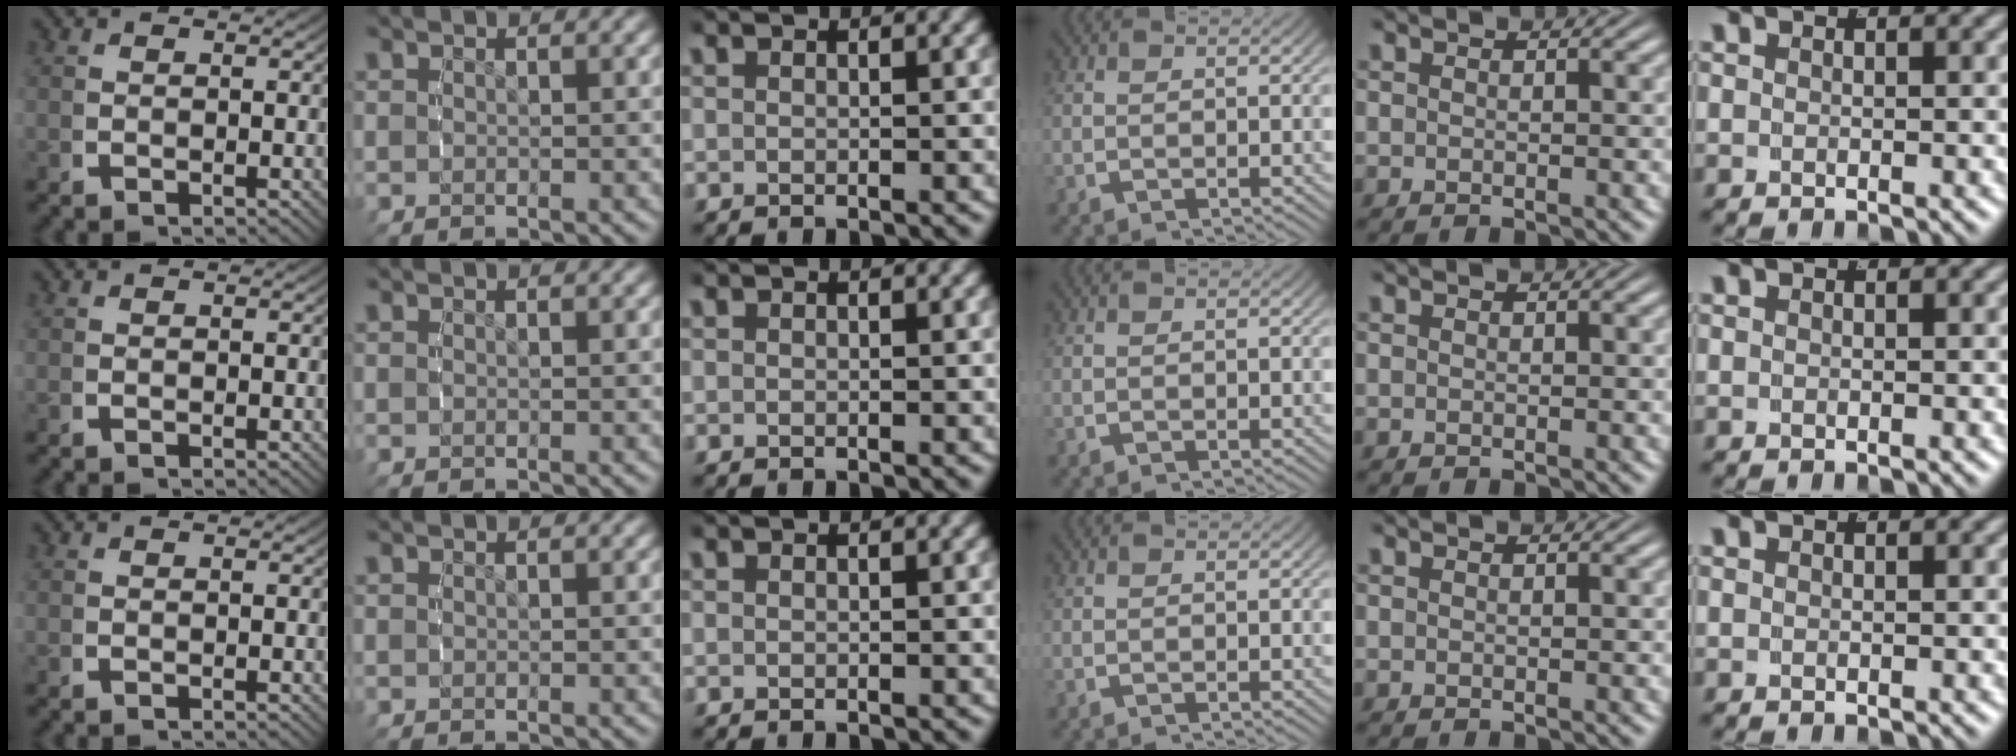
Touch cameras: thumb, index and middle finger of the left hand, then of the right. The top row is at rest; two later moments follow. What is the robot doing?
{"motion": "reach", "object": "markers"}